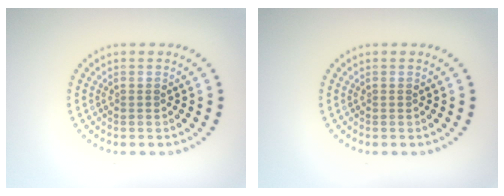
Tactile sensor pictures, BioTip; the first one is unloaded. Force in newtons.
{"total": 0.0}